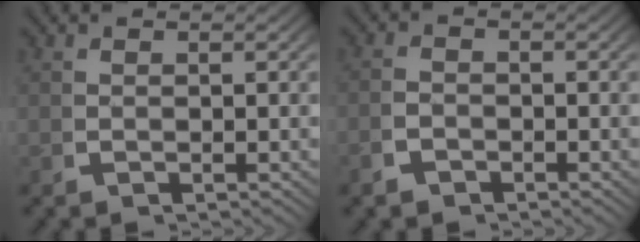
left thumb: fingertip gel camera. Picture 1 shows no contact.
{"total": 1.8, "force": [-1.4, 1.1, 0.5], "torque": [-0.013, -0.010, -0.024]}